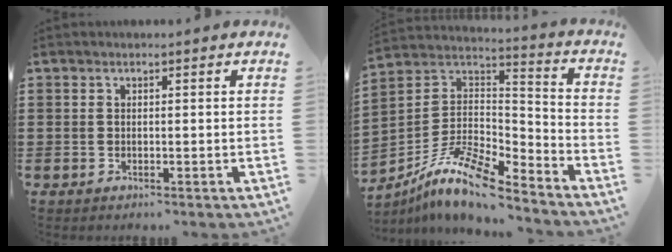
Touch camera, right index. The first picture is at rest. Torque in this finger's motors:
{"motor_torque": [1.36, -0.79, 0.29, 0.09]}